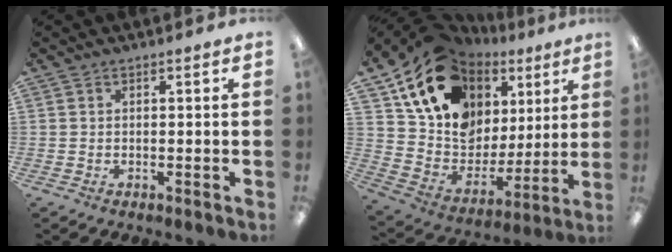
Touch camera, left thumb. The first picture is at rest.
{"total": 17.8, "force": [11.0, 12.1, 7.1], "torque": [-0.145, -0.068, 0.212]}